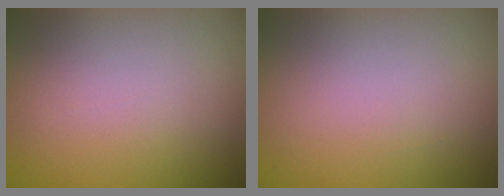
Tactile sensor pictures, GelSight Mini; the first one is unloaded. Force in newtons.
{"total": 0.0}